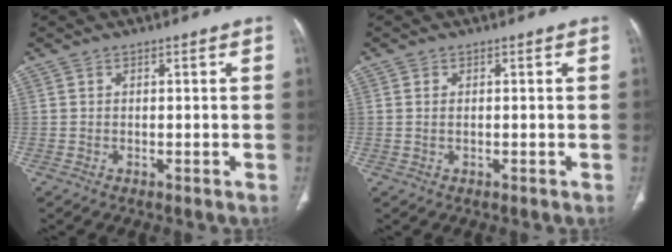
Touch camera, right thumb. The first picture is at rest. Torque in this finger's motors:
{"motor_torque": [-0.48, 0.19, -0.51, 0.21, -0.10]}